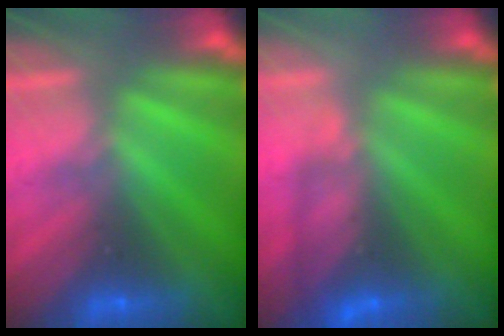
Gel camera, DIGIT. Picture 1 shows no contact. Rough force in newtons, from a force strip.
{"total": 3.8}